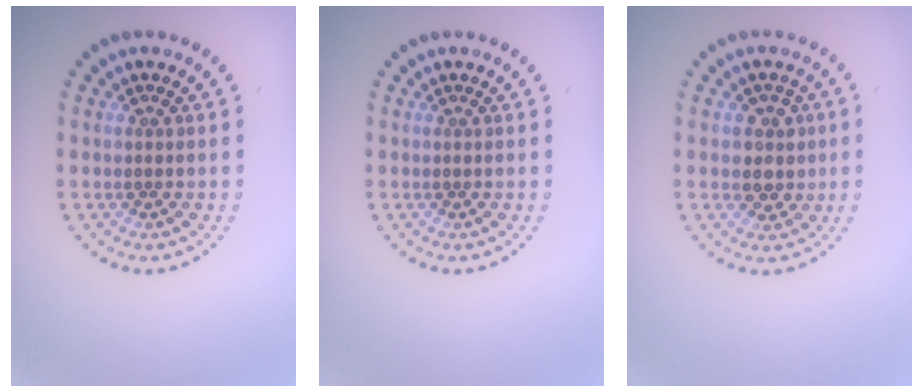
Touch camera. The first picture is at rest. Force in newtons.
{"total": 0.0}
{"total": 2.3, "press": 2.1, "slide": 0.9}